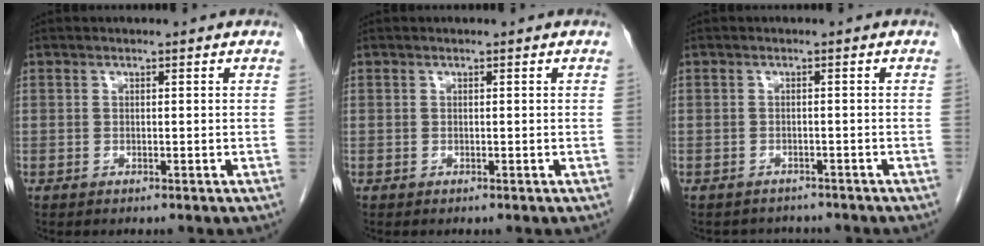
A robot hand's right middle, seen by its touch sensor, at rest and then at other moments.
{"total": 0.0}
{"total": 3.8, "force": [-3.4, 1.6, 0.1], "torque": [-0.003, 0.004, -0.046]}